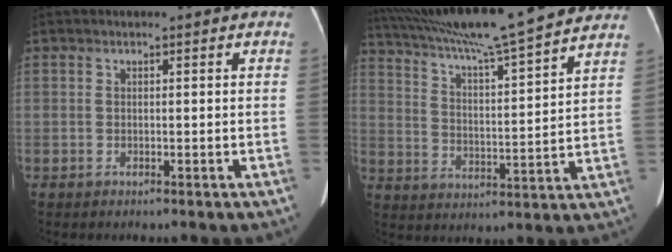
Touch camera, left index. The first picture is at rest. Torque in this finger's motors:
{"motor_torque": [0.09, -1.55, 0.08, 0.05]}